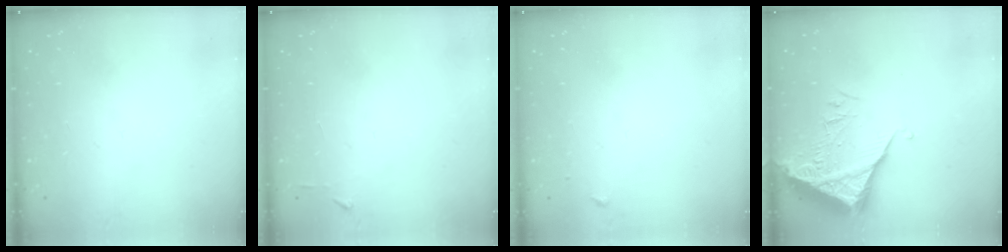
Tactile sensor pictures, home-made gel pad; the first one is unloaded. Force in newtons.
{"total": 3.2, "press": 3.2, "slide": 0.4}
{"total": 3.3, "press": 3.3, "slide": 0.4}
{"total": 6.1, "press": 6.0, "slide": 0.7}